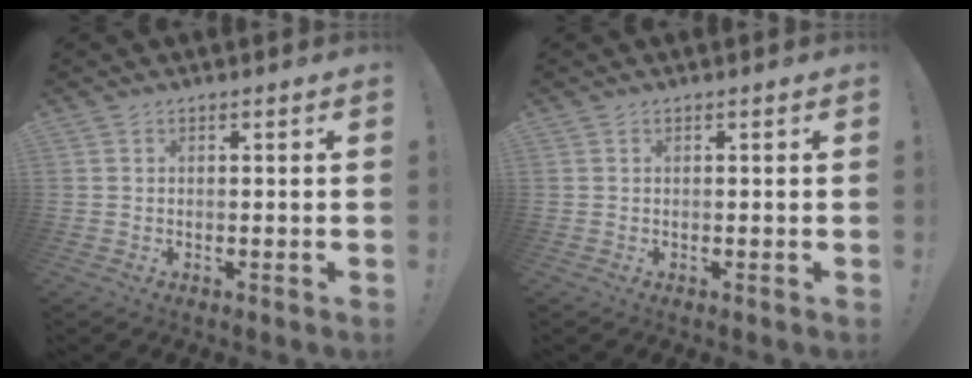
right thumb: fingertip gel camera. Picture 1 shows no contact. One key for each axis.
{"total": 0.0}